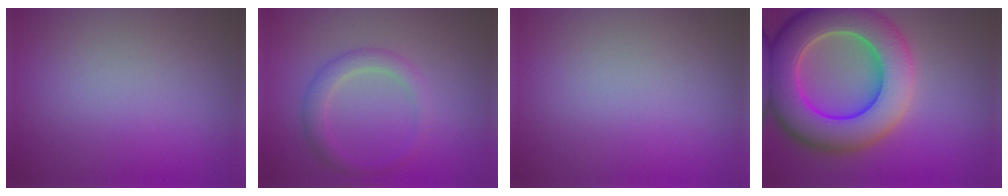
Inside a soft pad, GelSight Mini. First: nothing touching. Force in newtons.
{"total": 2.4, "press": 2.4, "slide": 0.1}
{"total": 0.0}
{"total": 12.1, "press": 12.1, "slide": 0.6}